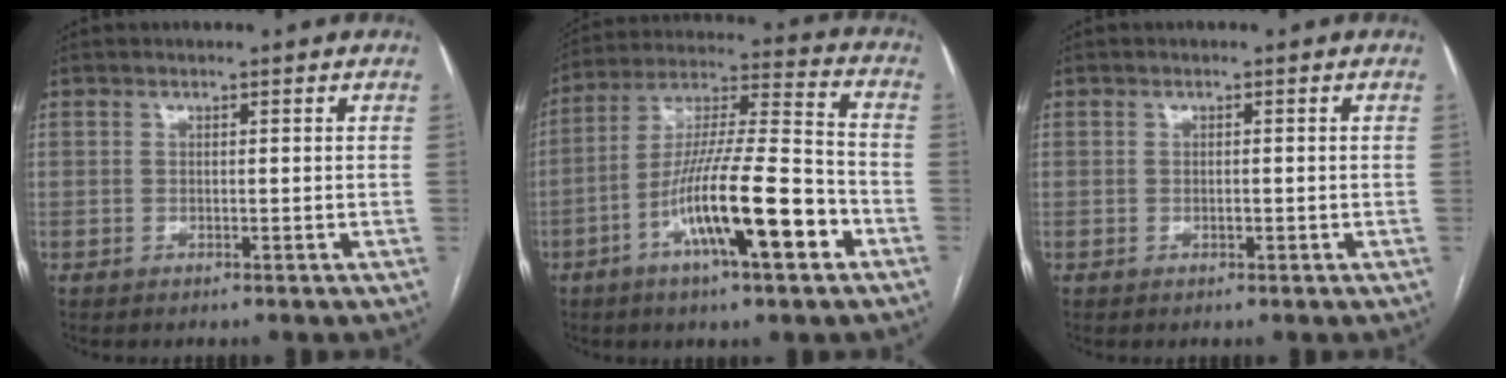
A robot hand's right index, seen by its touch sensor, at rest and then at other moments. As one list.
[{"total": 17.1, "force": [-7.0, 1.8, 15.5], "torque": [-0.276, -0.004, -0.120]}, {"total": 0.7, "force": [-0.2, 0.4, 0.6], "torque": [-0.011, 0.000, -0.002]}]